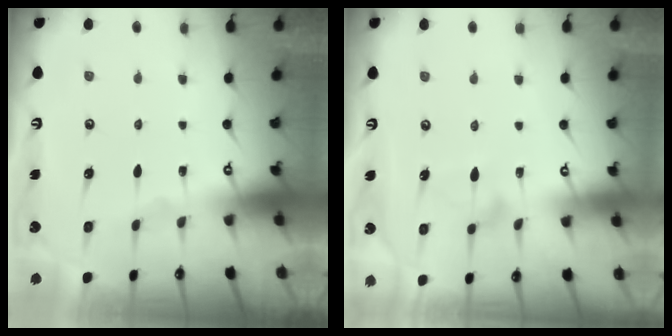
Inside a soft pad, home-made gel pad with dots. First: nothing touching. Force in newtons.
{"total": 9.4, "press": 9.3, "slide": 0.5}